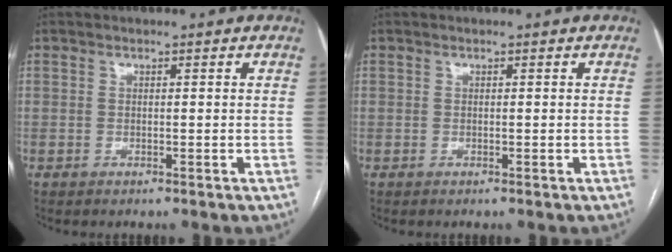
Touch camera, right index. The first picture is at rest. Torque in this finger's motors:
{"motor_torque": [0.02, 0.01, 0.00, 0.00]}